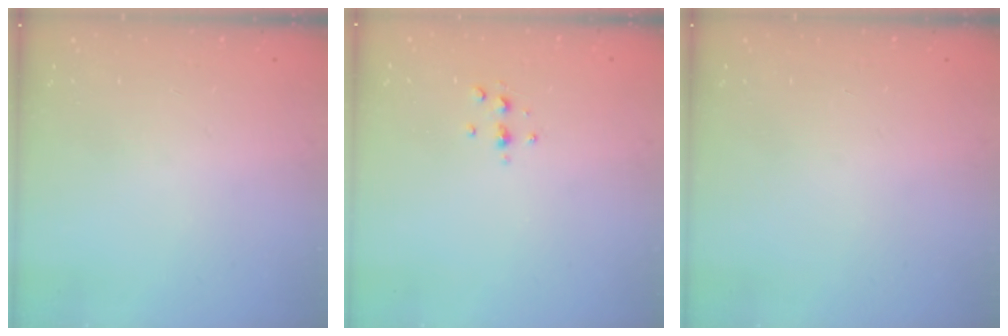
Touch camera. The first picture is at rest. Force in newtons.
{"total": 3.3, "press": 3.2, "slide": 0.4}
{"total": 0.0}